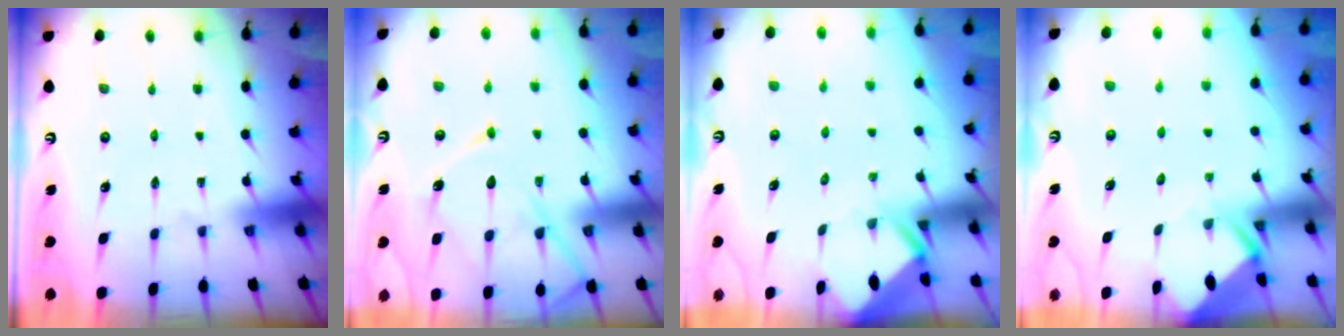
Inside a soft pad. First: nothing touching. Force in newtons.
{"total": 13.5, "press": 13.5, "slide": 1.1}
{"total": 3.0, "press": 3.0, "slide": 0.3}
{"total": 3.9, "press": 3.9, "slide": 0.3}